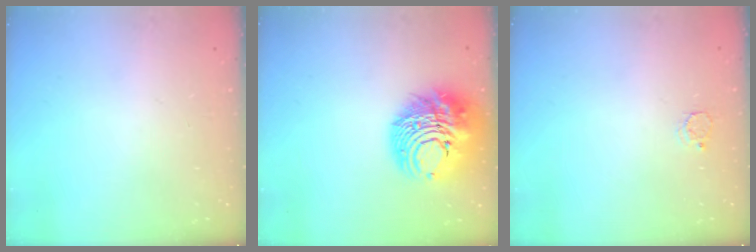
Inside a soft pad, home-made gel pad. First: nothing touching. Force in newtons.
{"total": 16.5, "press": 16.4, "slide": 2.1}
{"total": 2.4, "press": 2.4, "slide": 0.3}